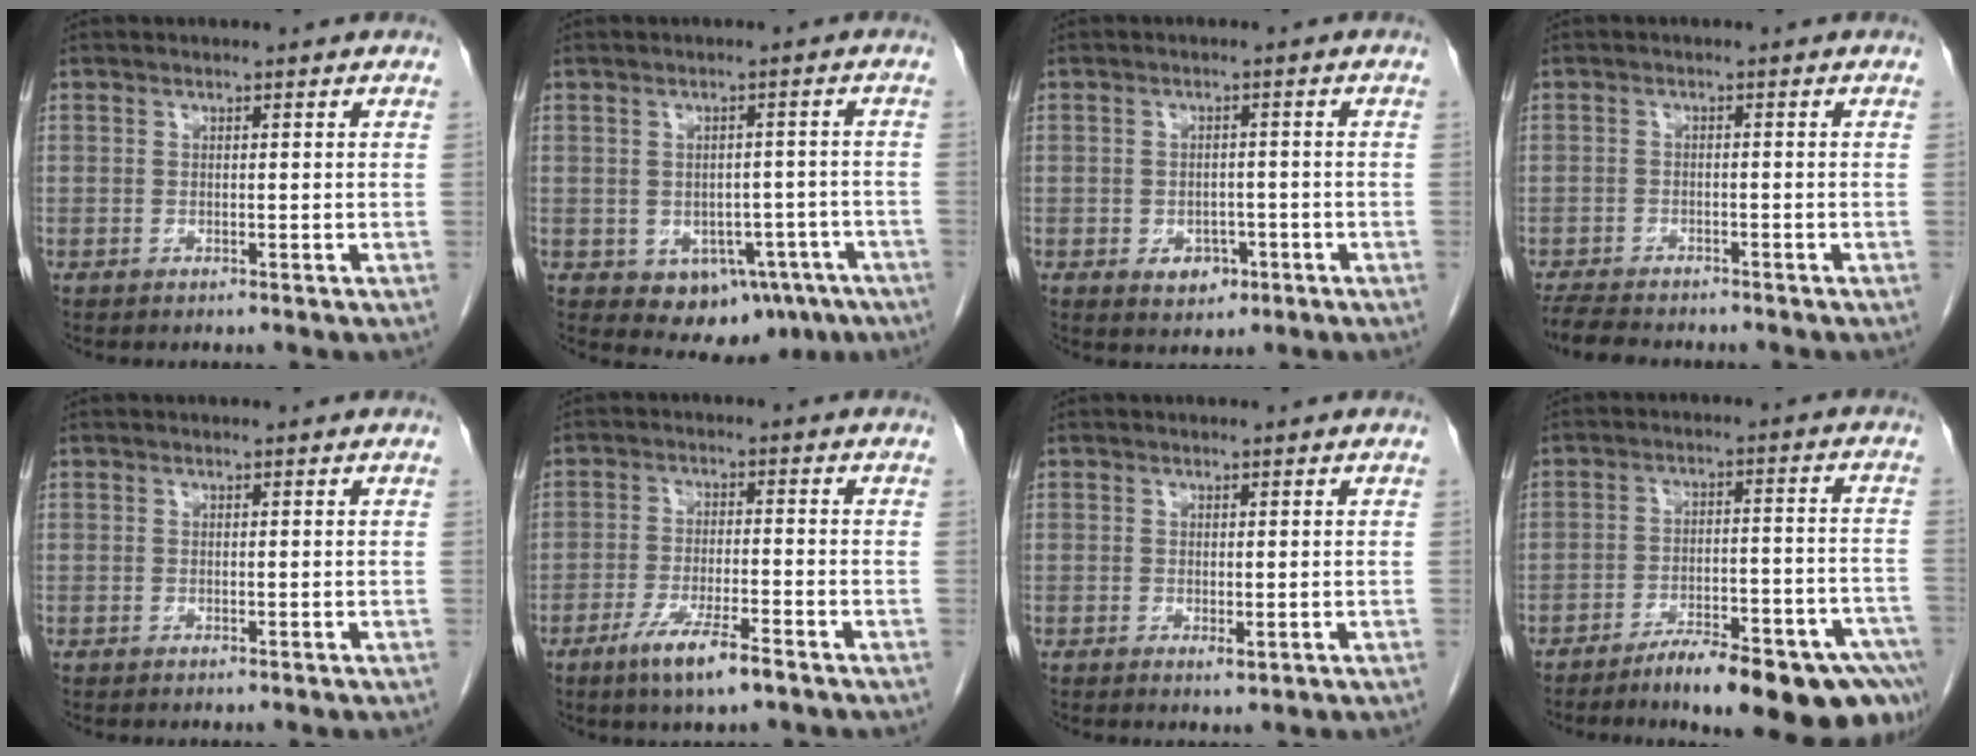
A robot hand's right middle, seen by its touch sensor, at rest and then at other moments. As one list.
[{"total": 10.1, "force": [-5.2, 6.5, 5.7], "torque": [-0.049, 0.010, -0.061]}, {"total": 3.5, "force": [-1.5, 2.5, 1.9], "torque": [-0.023, 0.002, -0.010]}, {"total": 6.4, "force": [-5.8, 1.6, 2.4], "torque": [-0.042, -0.016, -0.094]}, {"total": 0.0}, {"total": 7.0, "force": [-4.4, 0.6, 5.3], "torque": [-0.105, -0.014, -0.078]}, {"total": 1.1, "force": [-0.2, 0.3, 1.0], "torque": [-0.017, -0.006, 0.000]}, {"total": 17.8, "force": [-12.8, 3.1, 12.1], "torque": [-0.100, 0.020, -0.178]}]